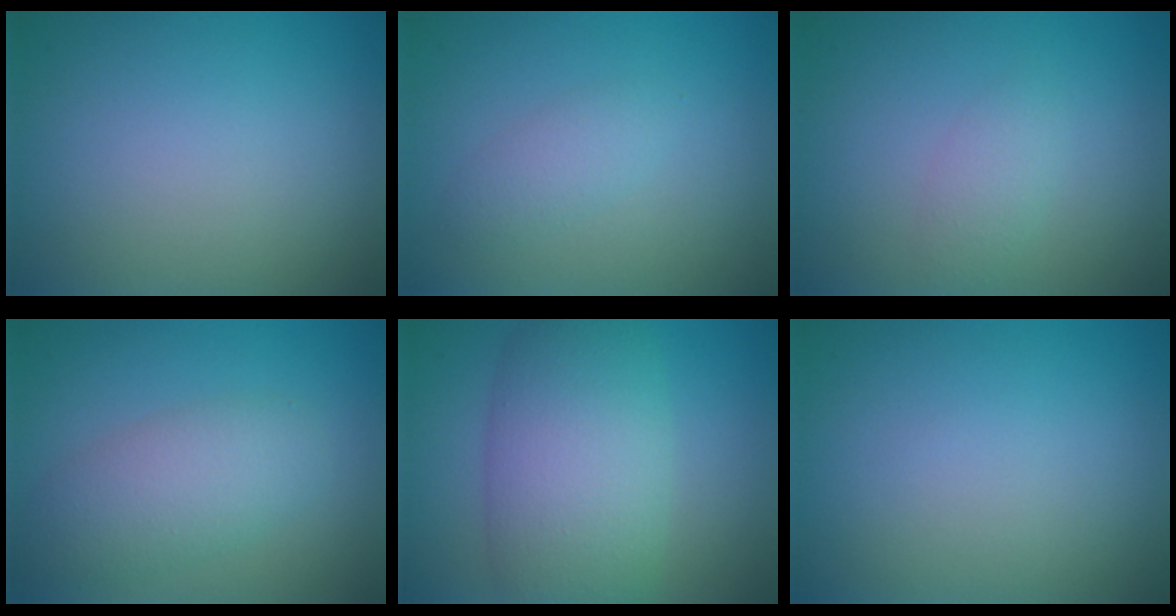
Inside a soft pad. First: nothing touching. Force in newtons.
{"total": 1.7, "press": 1.7, "slide": 0.0}
{"total": 1.6, "press": 1.6, "slide": 0.0}
{"total": 4.1, "press": 4.1, "slide": 0.3}
{"total": 8.5, "press": 8.5, "slide": 0.4}
{"total": 0.0}